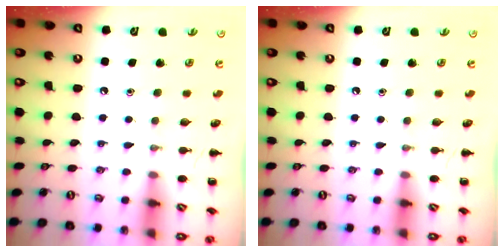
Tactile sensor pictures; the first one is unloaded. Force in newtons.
{"total": 0.0}